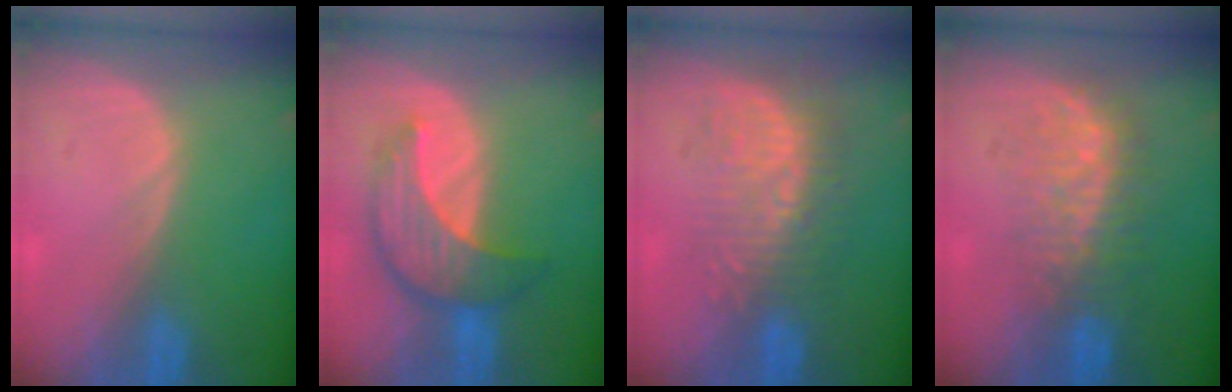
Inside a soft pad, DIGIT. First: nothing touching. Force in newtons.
{"total": 7.8, "press": 7.5, "slide": 2.3}
{"total": 9.6, "press": 8.5, "slide": 4.4}
{"total": 7.9, "press": 7.8, "slide": 1.1}